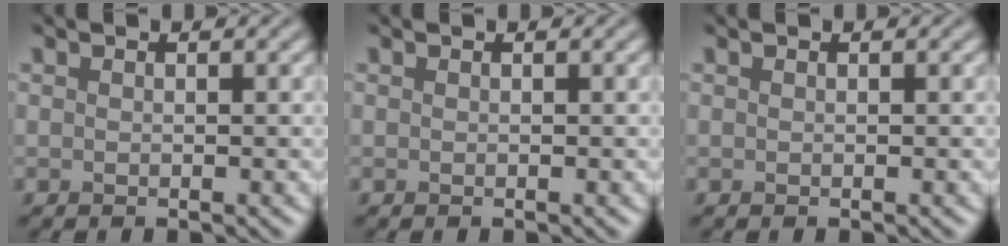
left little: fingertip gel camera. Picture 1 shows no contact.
{"total": 0.0}
{"total": 0.0}